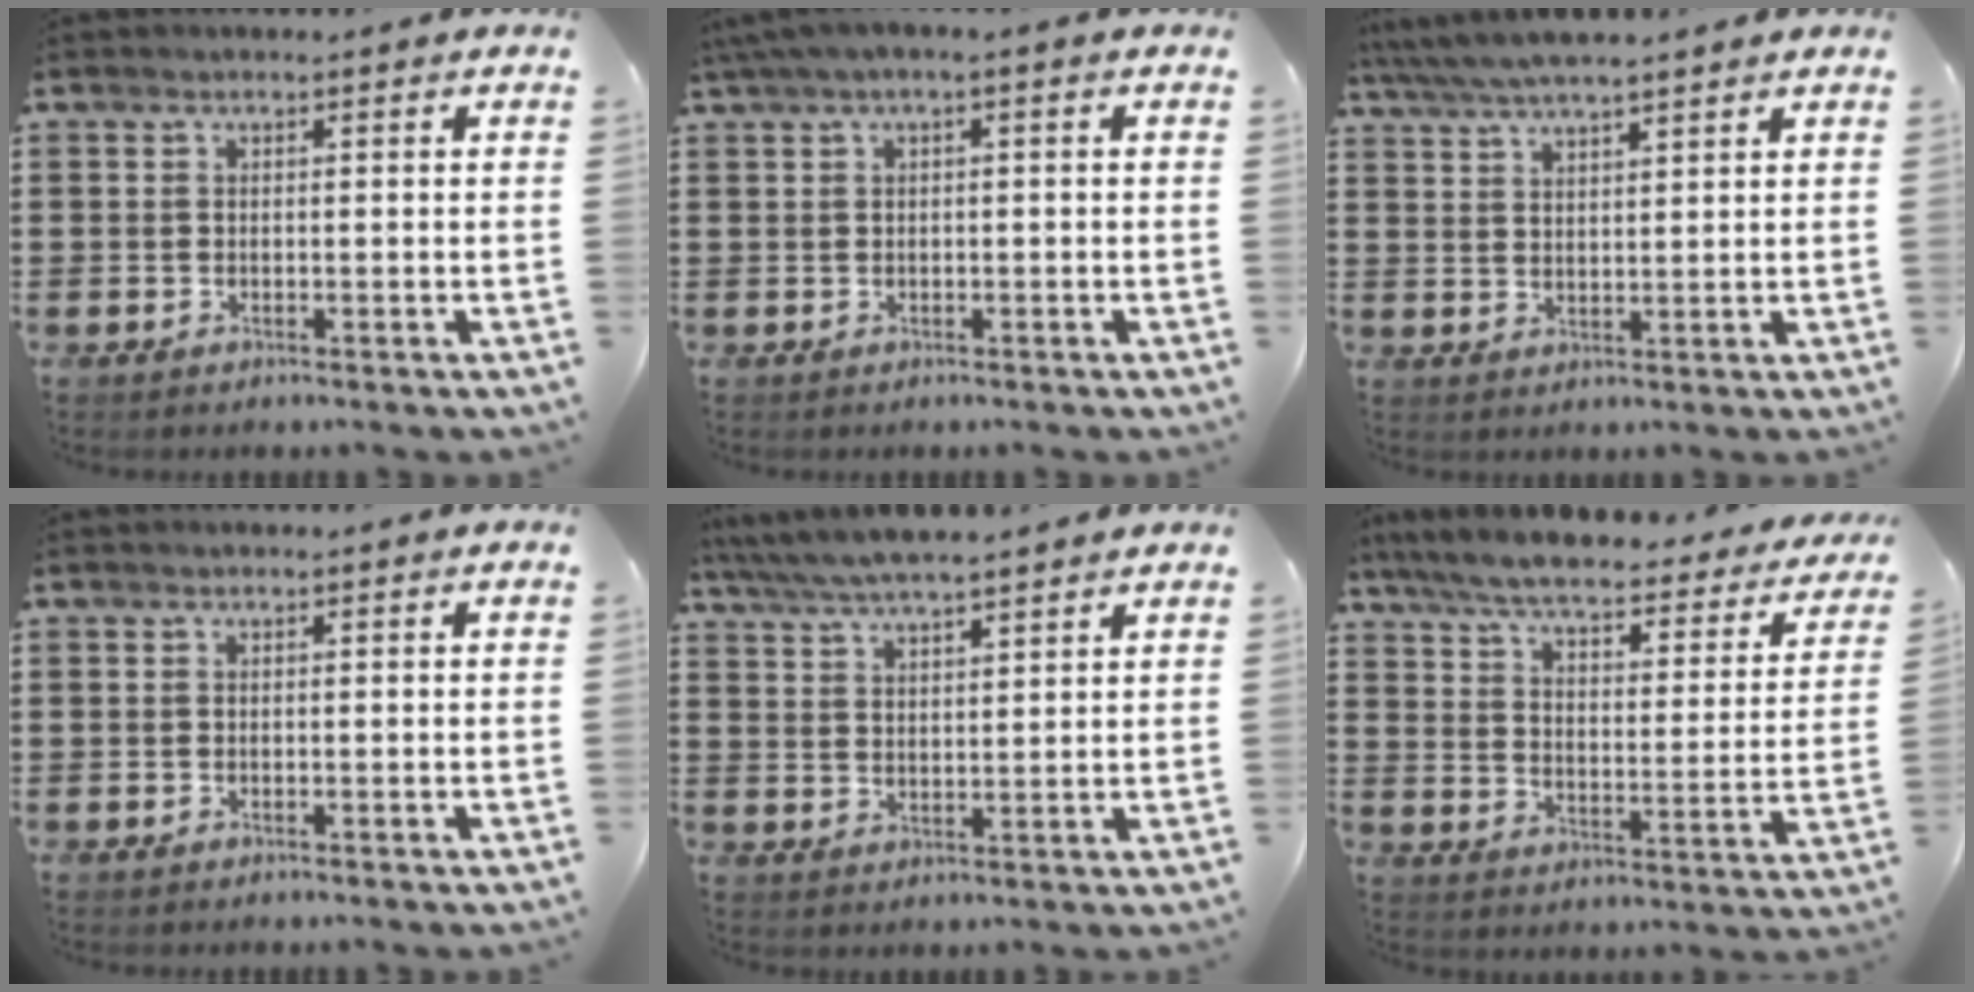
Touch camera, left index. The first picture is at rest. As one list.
[{"total": 1.9, "force": [-0.4, 0.3, 1.8], "torque": [-0.035, -0.005, -0.011]}, {"total": 4.4, "force": [3.9, 0.2, 1.9], "torque": [-0.049, -0.012, 0.070]}, {"total": 0.0}, {"total": 5.1, "force": [4.7, 0.2, 1.8], "torque": [-0.051, -0.018, 0.084]}, {"total": 6.0, "force": [5.2, 0.5, 2.8], "torque": [-0.079, -0.035, 0.086]}]